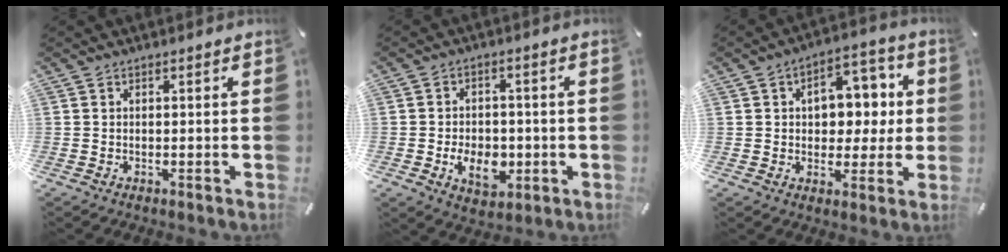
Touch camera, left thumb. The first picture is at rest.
{"total": 8.5, "force": [-2.3, 6.1, 5.4], "torque": [-0.081, 0.004, -0.038]}
{"total": 10.7, "force": [1.5, 8.1, 6.8], "torque": [-0.086, 0.004, 0.025]}